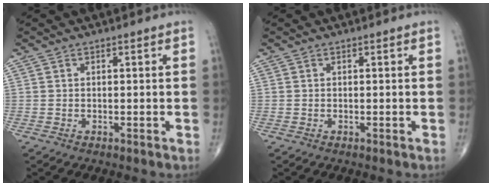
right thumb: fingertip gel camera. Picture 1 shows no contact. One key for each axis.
{"total": 0.0}